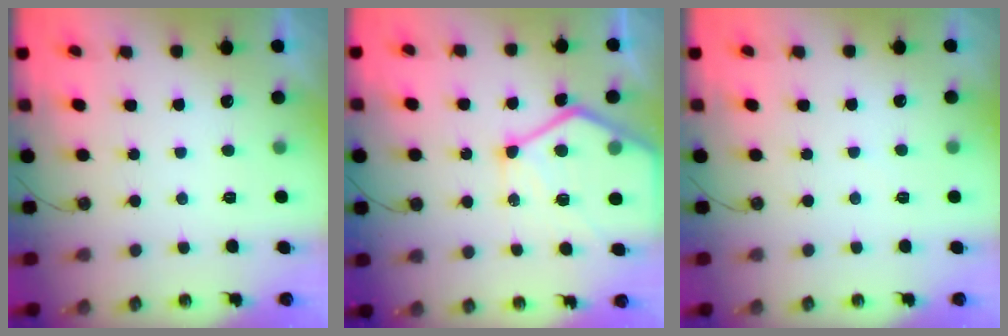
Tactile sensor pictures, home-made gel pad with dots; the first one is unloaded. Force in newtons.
{"total": 17.8, "press": 17.8, "slide": 1.6}
{"total": 2.5, "press": 2.4, "slide": 0.4}